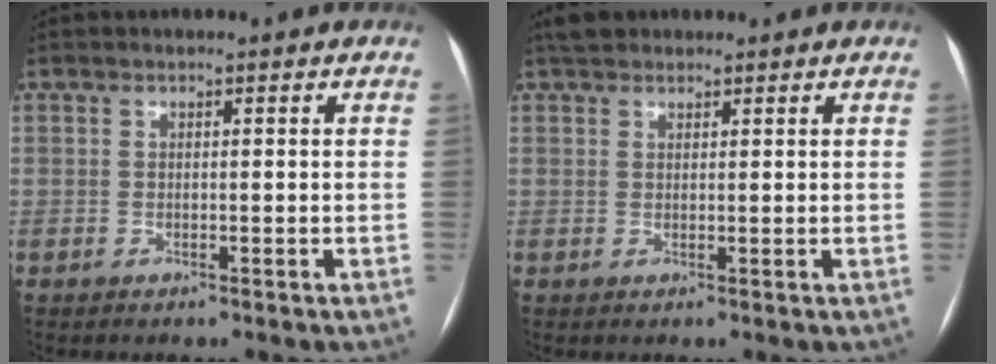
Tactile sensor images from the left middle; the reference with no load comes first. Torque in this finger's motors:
{"motor_torque": [-0.01, -0.02, -0.06, 0.00]}